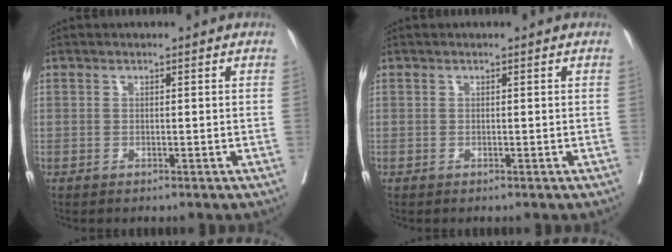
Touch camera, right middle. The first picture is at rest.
{"total": 0.0}